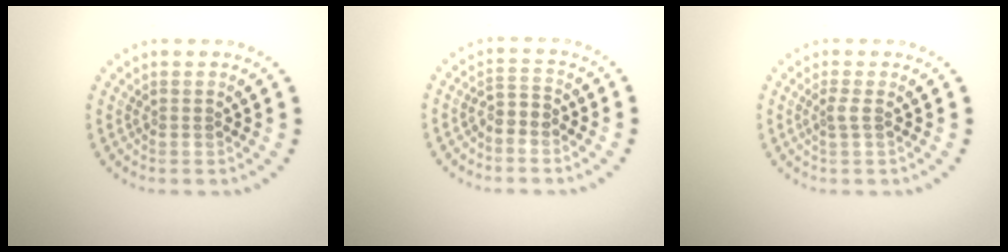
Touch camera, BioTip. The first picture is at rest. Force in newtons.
{"total": 1.8, "press": 1.4, "slide": 1.2}
{"total": 0.9, "press": 0.6, "slide": 0.8}